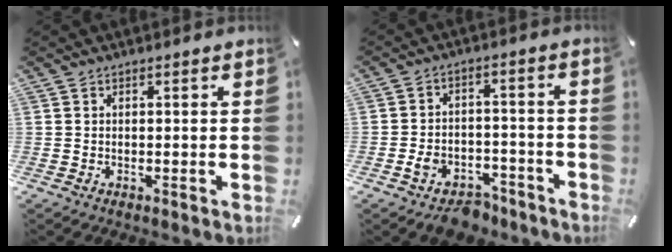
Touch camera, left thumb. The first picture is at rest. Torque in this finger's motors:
{"motor_torque": [0.76, 1.68, 0.59, 0.83, 0.01]}